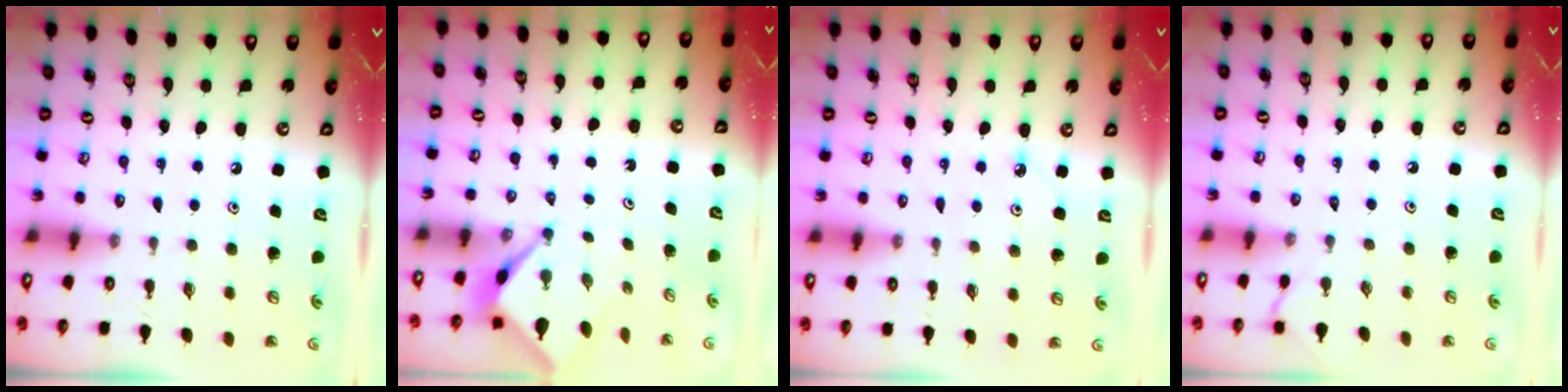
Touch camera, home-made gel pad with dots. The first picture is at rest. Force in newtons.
{"total": 2.6, "press": 2.6, "slide": 0.2}
{"total": 2.5, "press": 2.5, "slide": 0.3}
{"total": 2.9, "press": 2.8, "slide": 0.6}